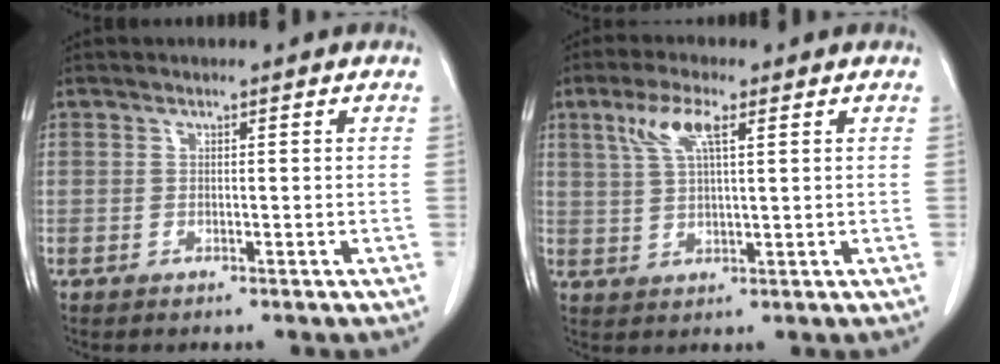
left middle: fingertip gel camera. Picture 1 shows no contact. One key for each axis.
{"total": 5.8, "fx": 2.7, "fy": 1.1, "fz": 5.0, "tx": -0.108, "ty": 0.011, "tz": 0.055}